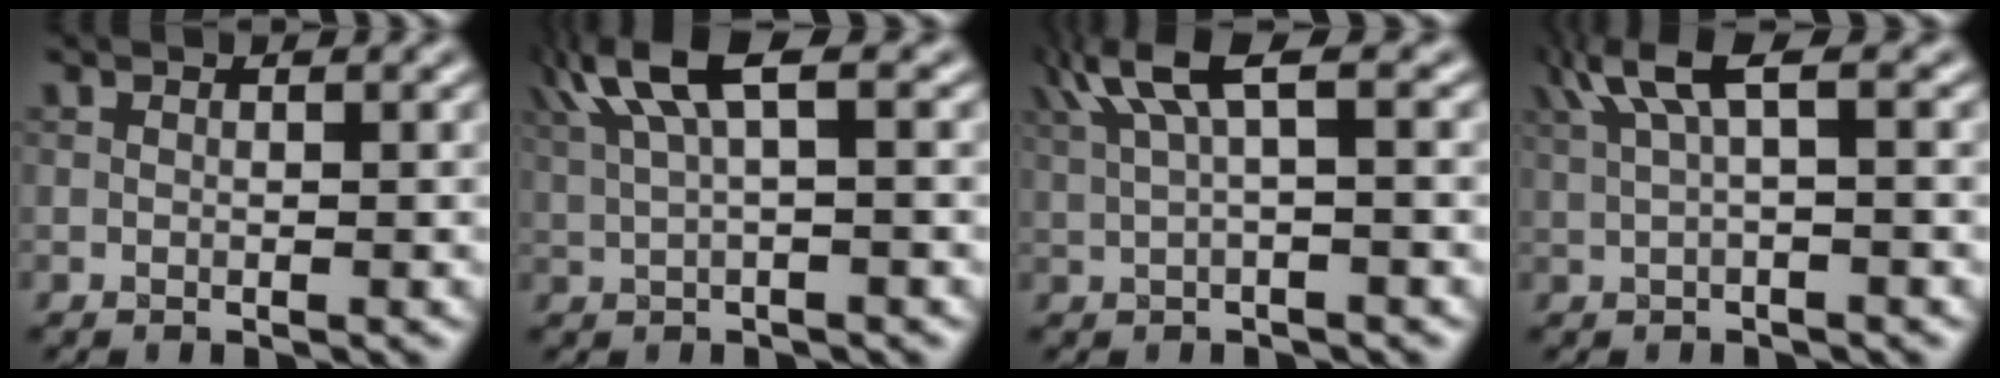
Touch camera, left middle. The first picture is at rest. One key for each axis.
{"total": 5.4, "fx": 2.4, "fy": 1.4, "fz": 4.6, "tx": -0.099, "ty": 0.017, "tz": 0.051}
{"total": 4.3, "fx": 1.9, "fy": 0.9, "fz": 3.8, "tx": -0.077, "ty": 0.014, "tz": 0.038}
{"total": 3.9, "fx": 1.7, "fy": 0.8, "fz": 3.5, "tx": -0.070, "ty": 0.012, "tz": 0.033}